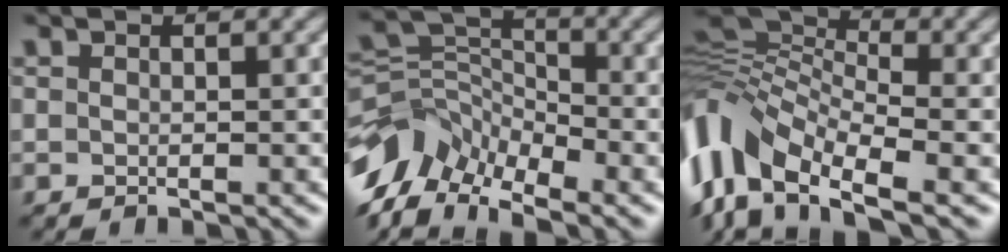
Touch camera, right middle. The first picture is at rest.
{"total": 8.1, "force": [-5.6, 4.4, 4.0], "torque": [-0.074, 0.000, -0.121]}
{"total": 11.7, "force": [-3.8, 6.1, 9.2], "torque": [-0.202, 0.013, -0.090]}